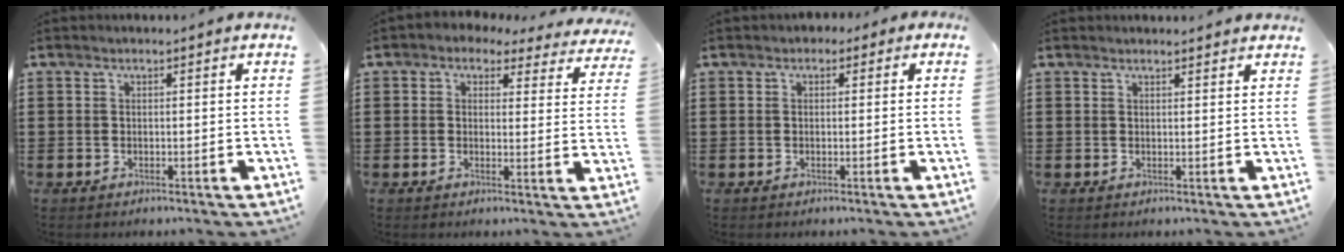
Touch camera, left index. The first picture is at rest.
{"total": 2.4, "force": [2.0, 1.1, 0.7], "torque": [-0.021, -0.011, 0.029]}
{"total": 1.1, "force": [-0.2, 1.0, 0.6], "torque": [-0.014, 0.005, -0.006]}
{"total": 1.3, "force": [1.3, 0.0, 0.3], "torque": [-0.008, 0.000, 0.024]}